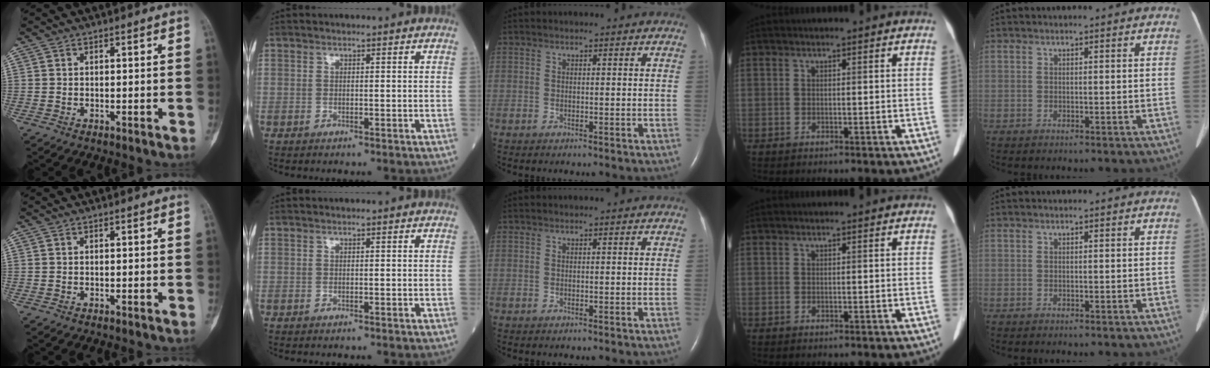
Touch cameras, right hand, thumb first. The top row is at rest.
{}